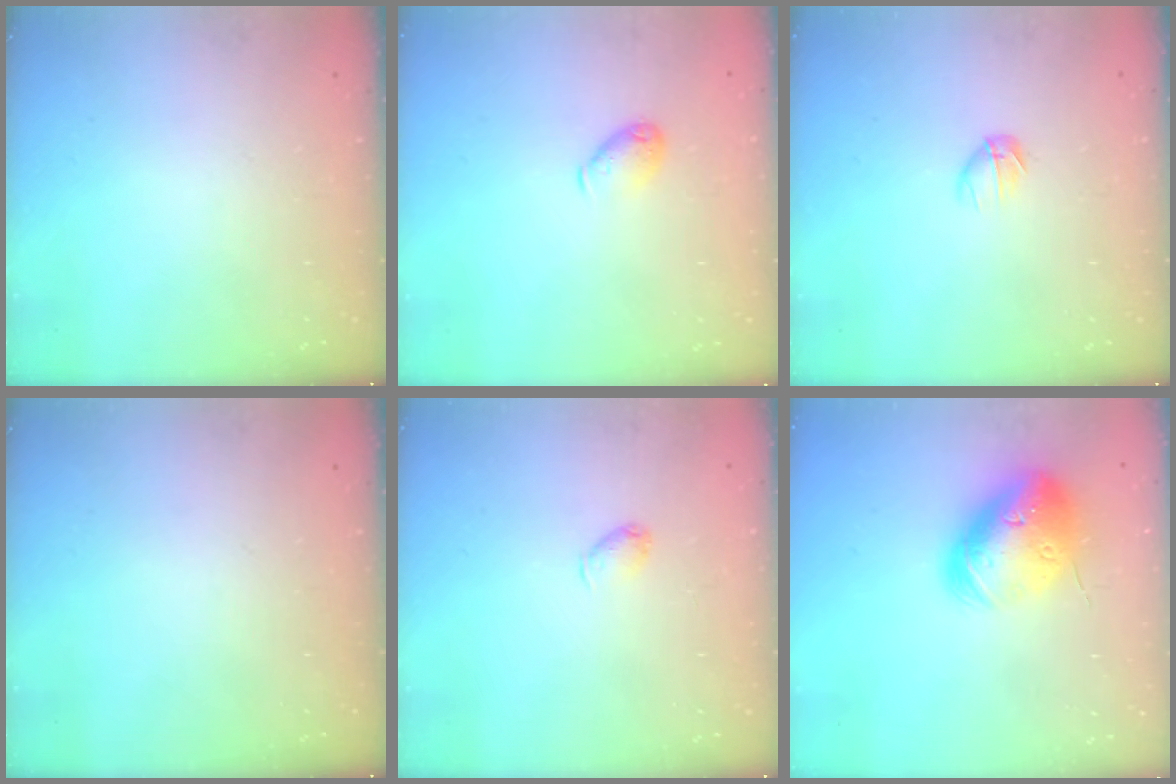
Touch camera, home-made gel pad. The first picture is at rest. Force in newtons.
{"total": 6.2, "press": 6.2, "slide": 0.7}
{"total": 4.8, "press": 4.6, "slide": 1.3}
{"total": 0.0}
{"total": 3.5, "press": 3.5, "slide": 0.7}
{"total": 22.4, "press": 22.2, "slide": 3.4}